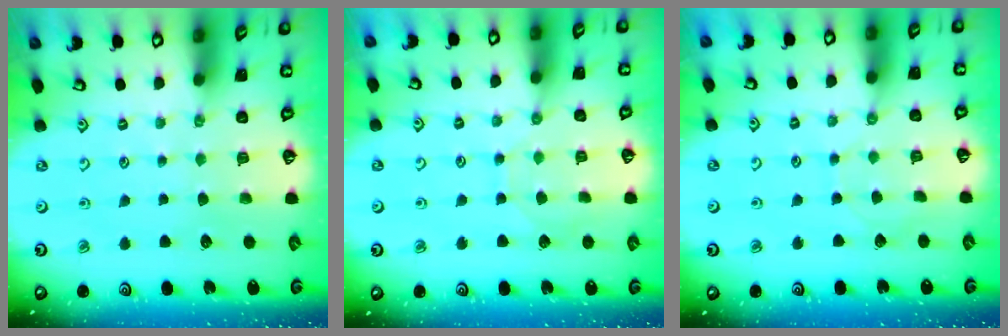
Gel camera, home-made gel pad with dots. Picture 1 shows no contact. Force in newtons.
{"total": 5.7, "press": 5.7, "slide": 0.5}
{"total": 2.9, "press": 2.9, "slide": 0.3}